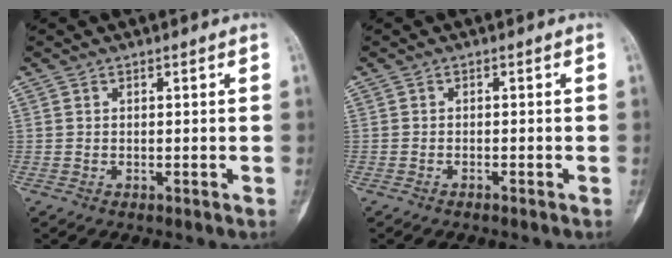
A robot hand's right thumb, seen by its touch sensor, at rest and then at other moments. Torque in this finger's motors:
{"motor_torque": [-0.16, -0.46, 0.26, 0.45, -0.03]}